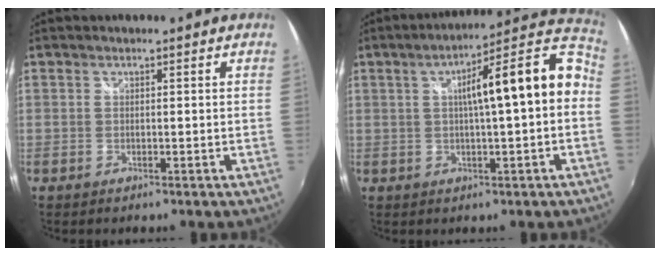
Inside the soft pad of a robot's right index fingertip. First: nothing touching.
{"total": 14.9, "force": [0.7, 2.4, 14.7], "torque": [-0.193, 0.045, 0.016]}